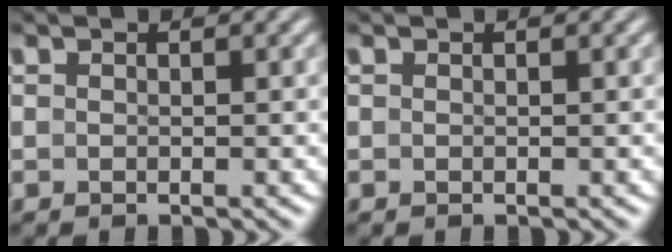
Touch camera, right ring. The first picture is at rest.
{"total": 0.0}